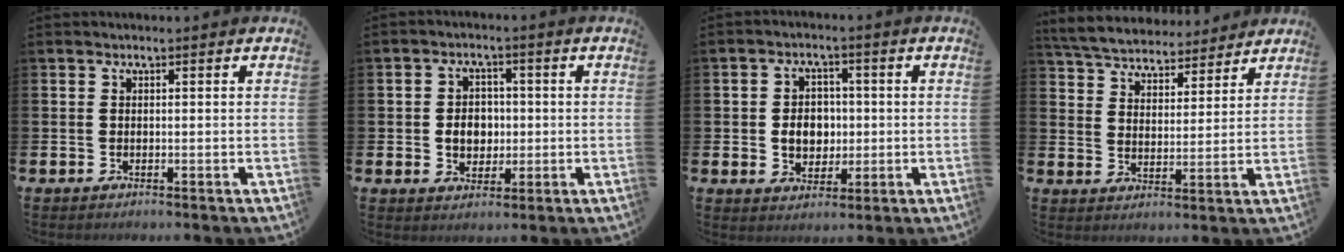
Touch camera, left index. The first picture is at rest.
{"total": 4.0, "force": [0.0, 3.4, 2.2], "torque": [-0.034, 0.005, -0.009]}
{"total": 4.4, "force": [0.0, 3.7, 2.3], "torque": [-0.037, 0.007, -0.008]}
{"total": 5.8, "force": [5.7, 1.3, 0.5], "torque": [-0.040, -0.037, 0.100]}